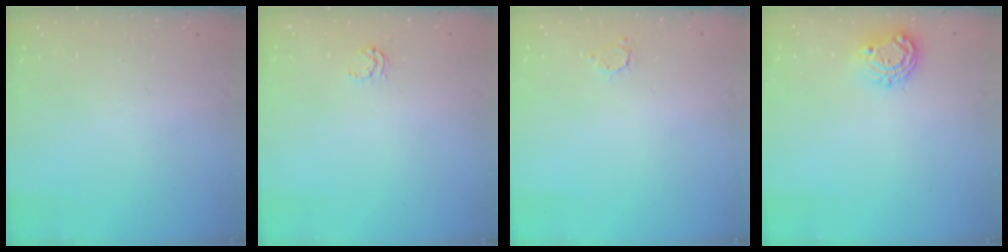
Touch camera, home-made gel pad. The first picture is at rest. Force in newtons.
{"total": 3.3, "press": 3.2, "slide": 0.7}
{"total": 2.5, "press": 2.5, "slide": 0.3}
{"total": 8.3, "press": 8.3, "slide": 0.3}